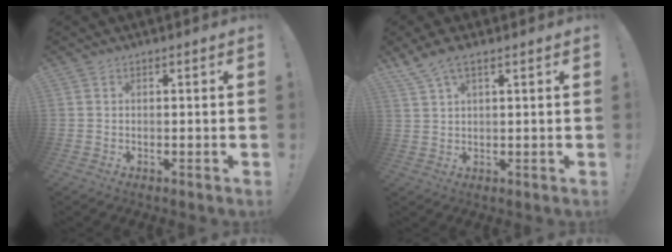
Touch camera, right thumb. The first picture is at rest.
{"total": 5.2, "force": [3.6, 1.1, 3.5], "torque": [-0.074, -0.011, 0.069]}